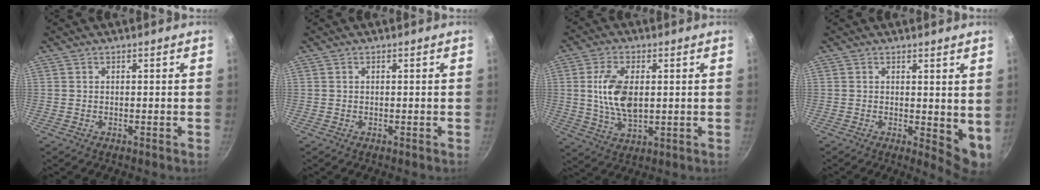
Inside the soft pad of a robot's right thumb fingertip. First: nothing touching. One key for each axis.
{"total": 0.0}
{"total": 10.6, "fx": 1.2, "fy": 5.5, "fz": 9.0, "tx": -0.175, "ty": -0.008, "tz": 0.029}
{"total": 6.5, "fx": 0.9, "fy": 2.8, "fz": 5.9, "tx": -0.065, "ty": -0.018, "tz": 0.018}